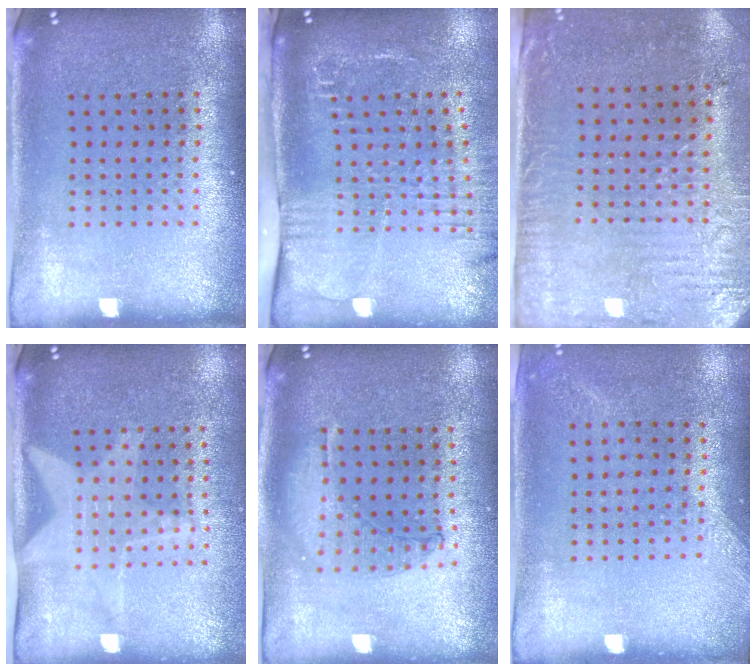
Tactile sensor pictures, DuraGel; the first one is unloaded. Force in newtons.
{"total": 2.7, "press": 2.1, "slide": 1.6}
{"total": 3.1, "press": 2.5, "slide": 1.8}
{"total": 1.9, "press": 1.5, "slide": 1.1}
{"total": 1.0, "press": 1.0, "slide": 0.1}
{"total": 1.3, "press": 1.0, "slide": 0.9}